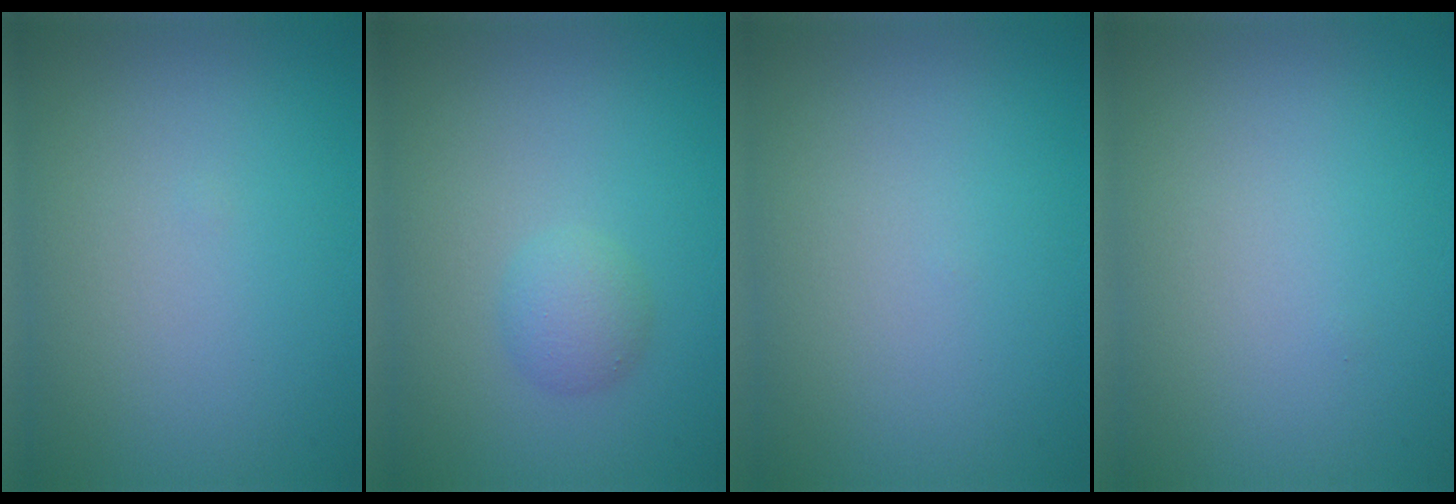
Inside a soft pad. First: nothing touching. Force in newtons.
{"total": 1.8, "press": 1.8, "slide": 0.1}
{"total": 0.0}
{"total": 0.0}